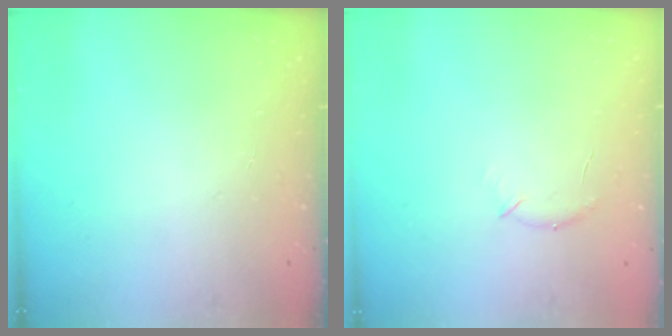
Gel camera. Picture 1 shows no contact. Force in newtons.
{"total": 6.9, "press": 6.7, "slide": 1.8}